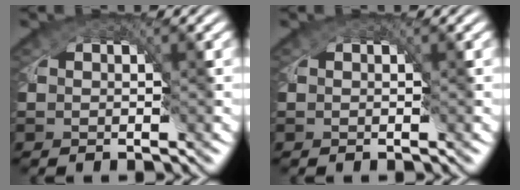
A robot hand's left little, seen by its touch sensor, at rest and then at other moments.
{"total": 0.0}